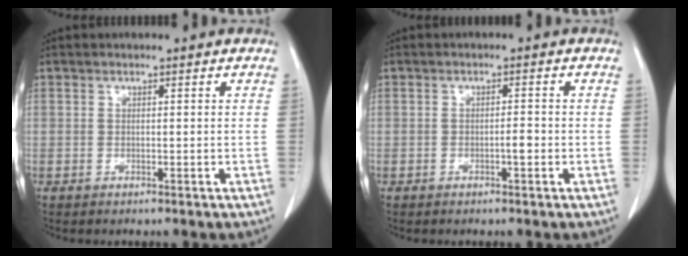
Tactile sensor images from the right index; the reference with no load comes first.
{"total": 1.6, "force": [-0.6, 0.3, 1.4], "torque": [-0.024, 0.002, -0.010]}